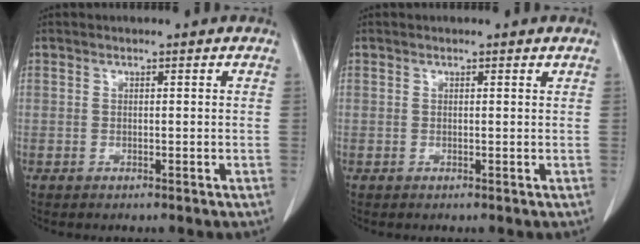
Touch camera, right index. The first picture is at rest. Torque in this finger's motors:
{"motor_torque": [0.10, -0.05, 0.05, -0.01]}